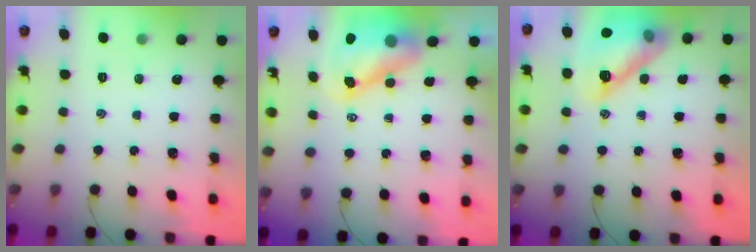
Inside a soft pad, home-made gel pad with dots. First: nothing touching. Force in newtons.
{"total": 9.3, "press": 8.9, "slide": 2.7}
{"total": 16.4, "press": 16.4, "slide": 1.2}